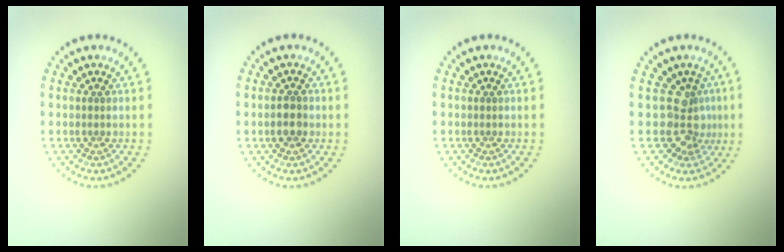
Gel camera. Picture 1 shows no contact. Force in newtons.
{"total": 1.8, "press": 1.7, "slide": 0.5}
{"total": 0.0}
{"total": 3.1, "press": 2.2, "slide": 2.1}